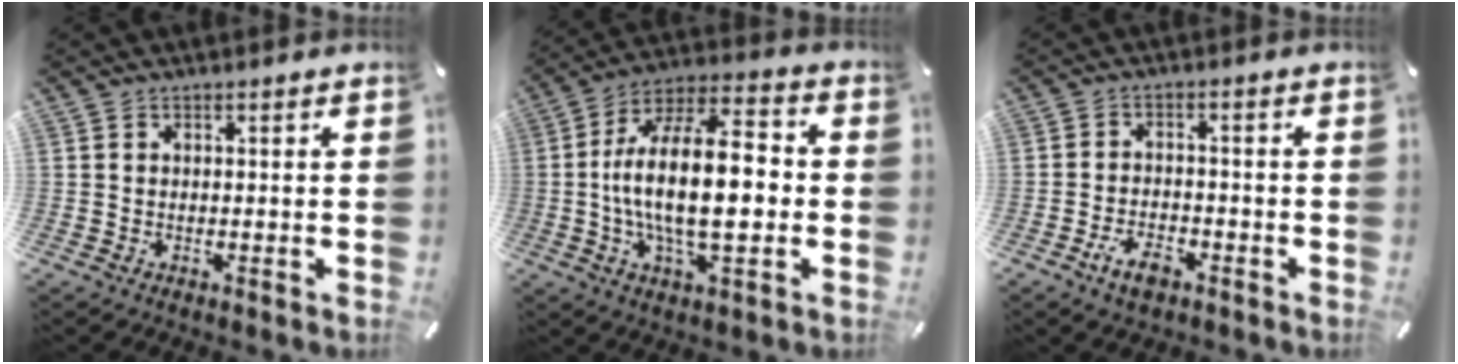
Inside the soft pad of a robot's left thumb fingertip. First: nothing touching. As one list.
[{"total": 19.4, "force": [-1.9, 7.9, 17.6], "torque": [-0.329, 0.000, -0.036]}, {"total": 5.4, "force": [-3.2, 2.7, 3.4], "torque": [-0.072, 0.015, -0.061]}]